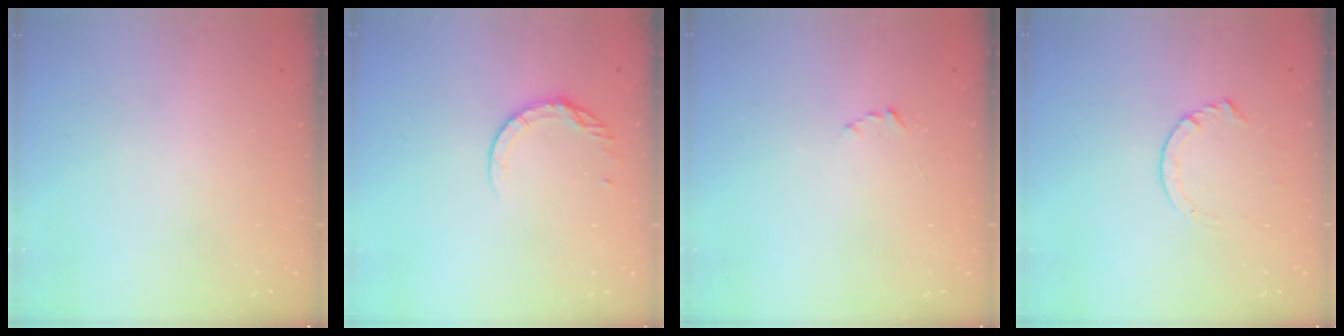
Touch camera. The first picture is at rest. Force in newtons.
{"total": 7.9, "press": 7.8, "slide": 0.9}
{"total": 1.9, "press": 1.9, "slide": 0.2}
{"total": 4.4, "press": 4.4, "slide": 0.5}